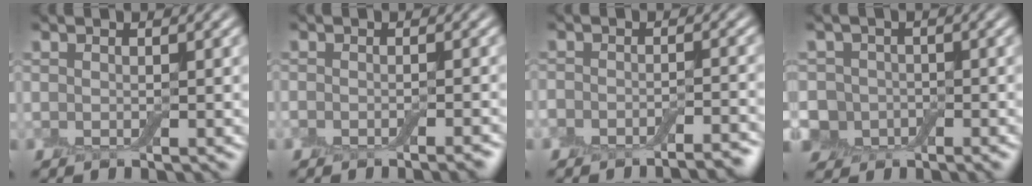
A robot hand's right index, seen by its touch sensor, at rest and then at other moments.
{"total": 2.0, "force": [-1.5, 0.4, 1.2], "torque": [-0.017, -0.004, -0.023]}
{"total": 4.2, "force": [-3.8, 1.0, 1.7], "torque": [-0.029, 0.004, -0.051]}
{"total": 5.1, "force": [-1.2, 4.6, 1.8], "torque": [-0.022, 0.013, -0.056]}